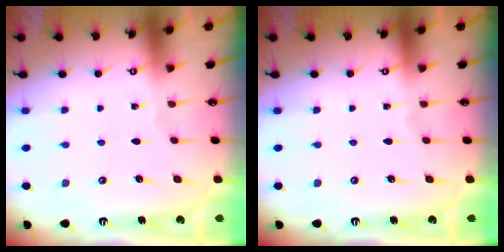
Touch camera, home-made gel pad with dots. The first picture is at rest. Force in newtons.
{"total": 0.0}